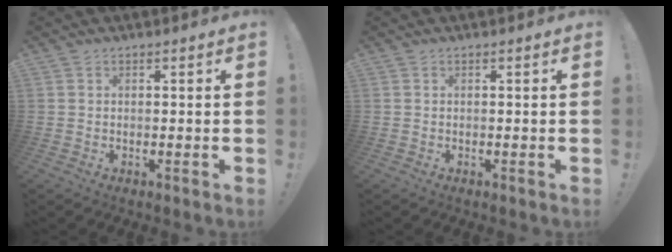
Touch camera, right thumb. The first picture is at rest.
{"total": 0.0}